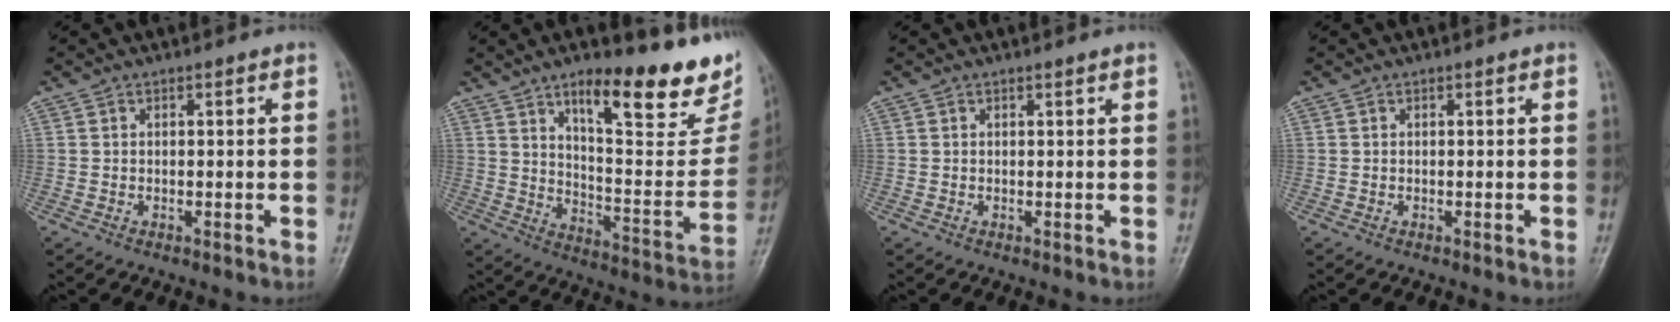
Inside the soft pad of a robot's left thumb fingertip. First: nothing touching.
{"total": 23.7, "force": [15.4, 7.2, 16.6], "torque": [-0.180, -0.076, 0.231]}
{"total": 0.6, "force": [0.5, -0.1, 0.3], "torque": [-0.012, -0.004, 0.011]}
{"total": 0.0}